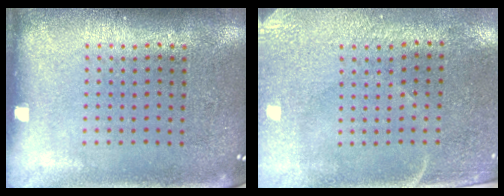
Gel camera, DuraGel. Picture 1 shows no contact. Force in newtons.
{"total": 2.9, "press": 2.5, "slide": 1.4}